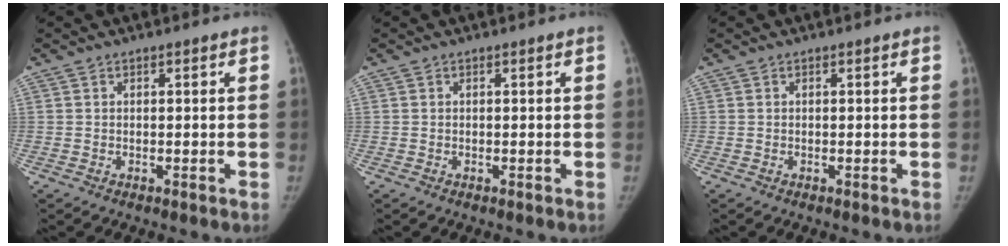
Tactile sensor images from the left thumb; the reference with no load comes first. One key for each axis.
{"total": 0.0}
{"total": 0.0}